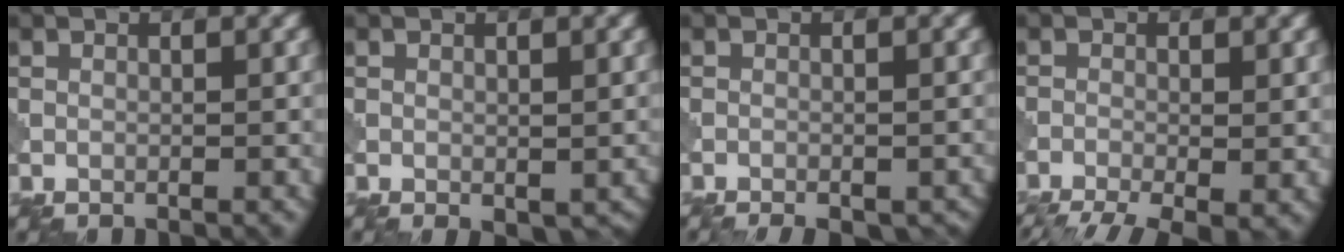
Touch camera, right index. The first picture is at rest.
{"total": 1.5, "force": [-0.2, 0.9, 1.2], "torque": [-0.017, -0.009, 0.001]}
{"total": 4.6, "force": [-3.6, 1.7, 2.3], "torque": [-0.028, -0.007, -0.040]}
{"total": 6.2, "force": [-4.0, 1.7, 4.4], "torque": [-0.077, -0.020, -0.070]}